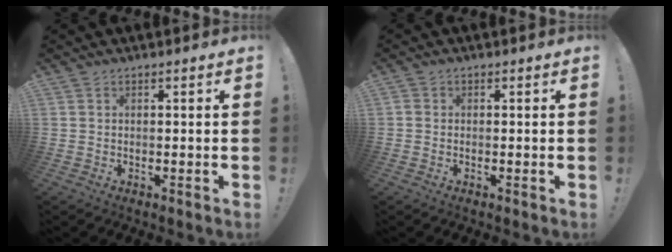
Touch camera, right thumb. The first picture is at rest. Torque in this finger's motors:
{"motor_torque": [0.02, 0.17, -0.04, -0.04, 0.00]}